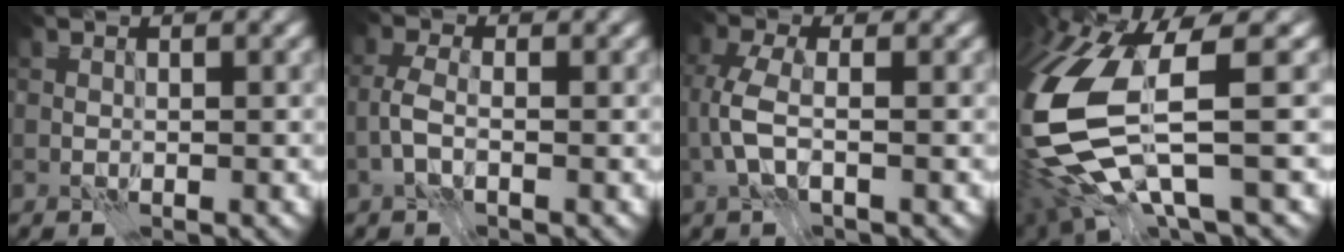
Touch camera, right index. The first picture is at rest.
{"total": 3.1, "force": [-1.4, 1.5, 2.3], "torque": [-0.057, 0.001, -0.035]}
{"total": 4.0, "force": [-1.0, 1.9, 3.4], "torque": [-0.088, 0.000, -0.025]}
{"total": 12.5, "force": [-2.1, 4.8, 11.3], "torque": [-0.261, -0.035, -0.035]}